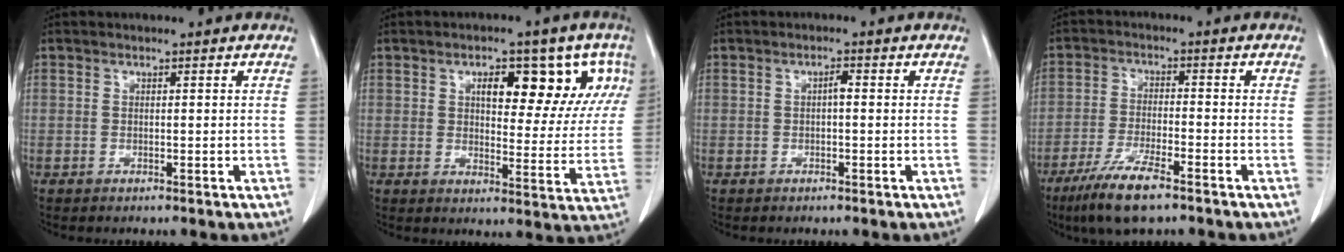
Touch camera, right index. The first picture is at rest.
{"total": 12.3, "force": [5.7, 5.4, 9.4], "torque": [-0.101, 0.013, 0.074]}
{"total": 1.2, "force": [-0.1, 0.3, 1.1], "torque": [-0.019, 0.003, -0.001]}
{"total": 8.5, "force": [-5.8, 1.2, 6.1], "torque": [-0.123, -0.019, -0.104]}